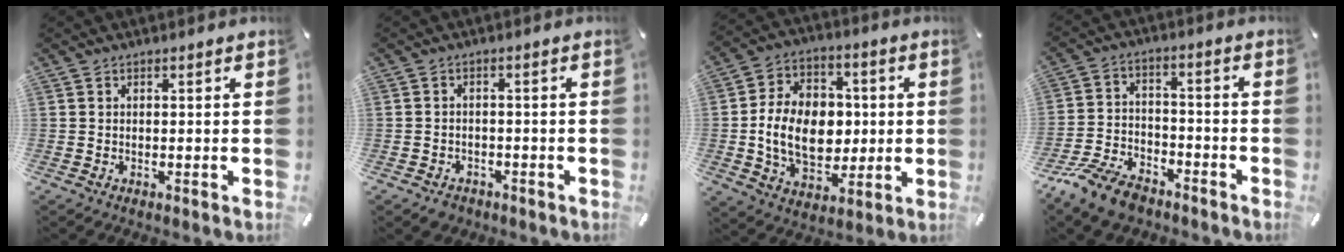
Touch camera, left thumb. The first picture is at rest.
{"total": 2.9, "force": [-2.1, 1.9, 0.7], "torque": [-0.009, 0.012, -0.042]}
{"total": 15.2, "force": [-0.9, 11.3, 10.1], "torque": [-0.199, 0.015, -0.013]}
{"total": 11.0, "force": [-8.1, 5.6, 5.0], "torque": [-0.096, 0.044, -0.152]}